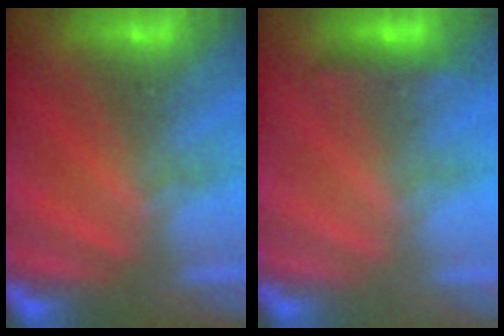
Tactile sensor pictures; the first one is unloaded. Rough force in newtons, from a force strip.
{"total": 4.6}